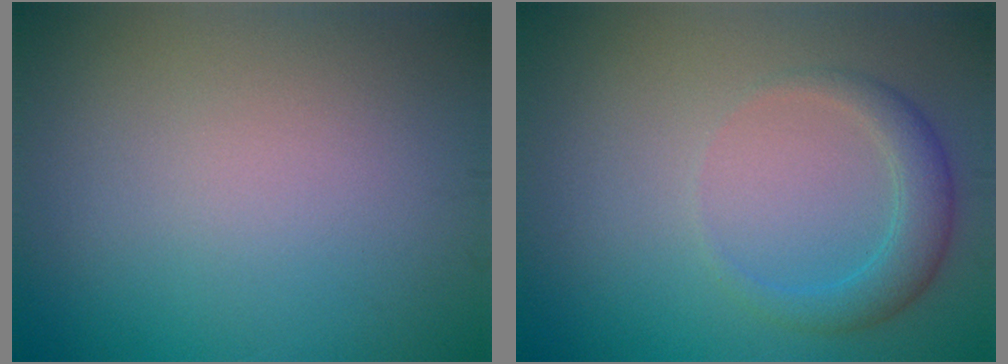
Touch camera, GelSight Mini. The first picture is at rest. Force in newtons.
{"total": 2.7, "press": 2.7, "slide": 0.1}